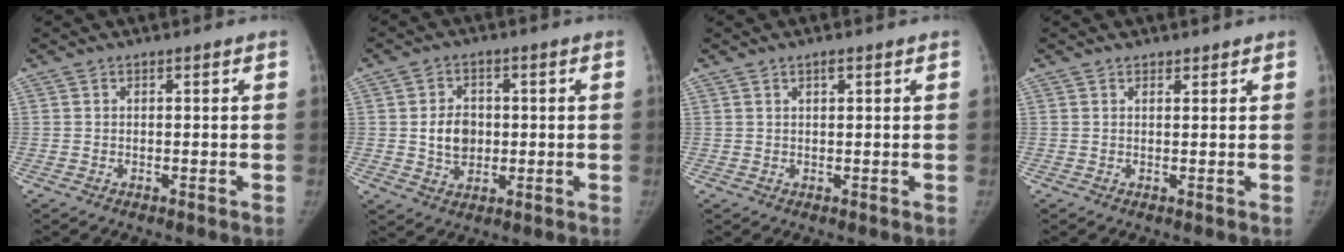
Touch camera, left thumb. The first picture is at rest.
{"total": 6.7, "force": [0.2, 5.2, 4.1], "torque": [-0.048, -0.002, 0.008]}
{"total": 1.4, "force": [0.9, 0.4, 1.0], "torque": [-0.013, -0.003, 0.014]}
{"total": 1.4, "force": [1.2, 0.7, 0.3], "torque": [0.003, -0.007, 0.017]}